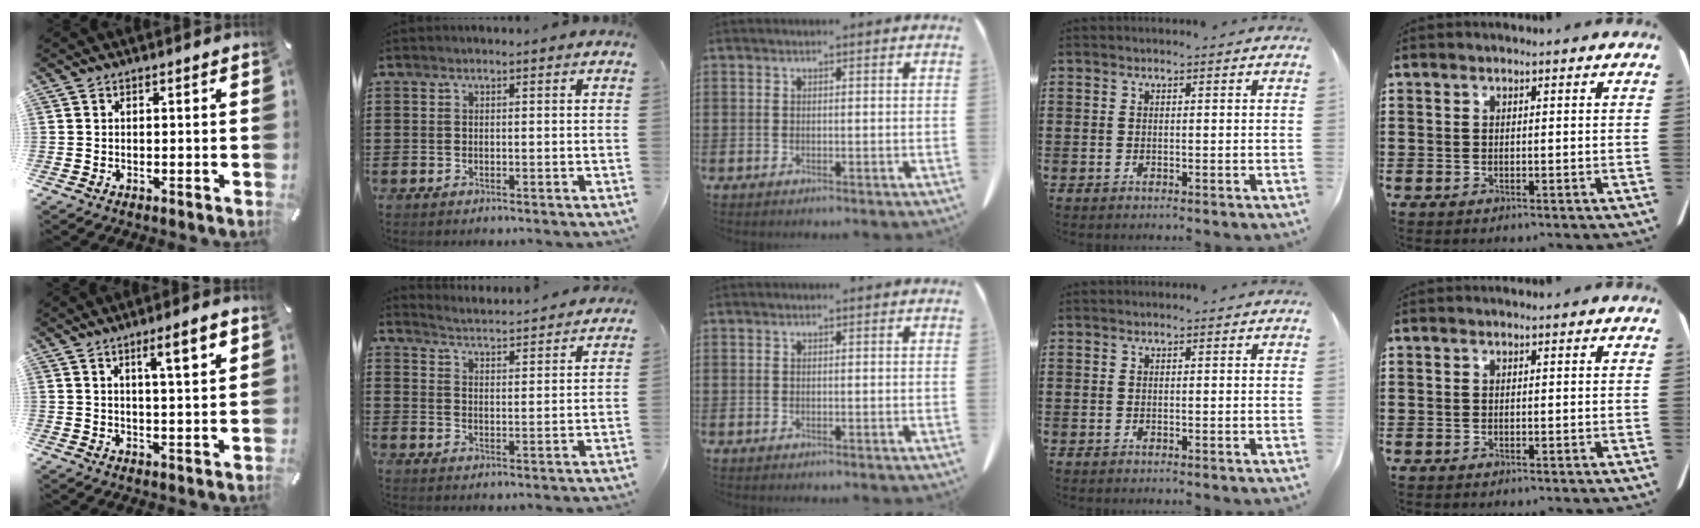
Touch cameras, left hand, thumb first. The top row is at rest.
{"thumb": {"total": 7.3, "force": [3.6, 0.9, 6.3], "torque": [-0.096, -0.013, 0.053]}, "index": {"total": 3.6, "force": [3.5, -0.7, 0.0], "torque": [-0.020, -0.033, 0.055]}}